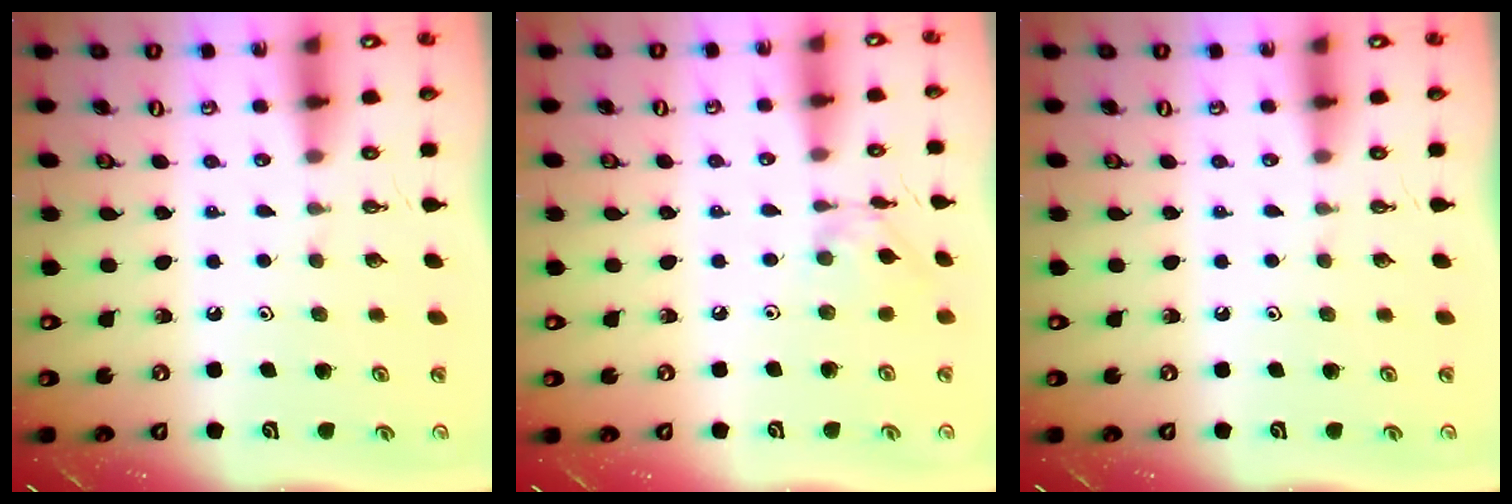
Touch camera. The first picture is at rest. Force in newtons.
{"total": 3.2, "press": 3.2, "slide": 0.2}
{"total": 0.0}